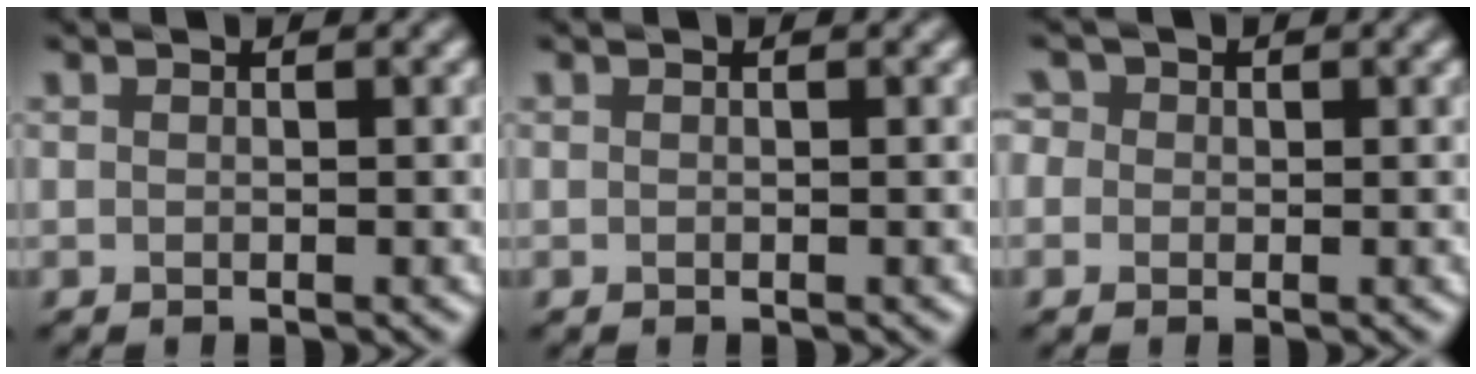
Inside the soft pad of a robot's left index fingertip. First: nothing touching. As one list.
[{"total": 0.0}, {"total": 2.5, "force": [0.9, 2.1, 1.0], "torque": [-0.014, 0.016, -0.008]}]